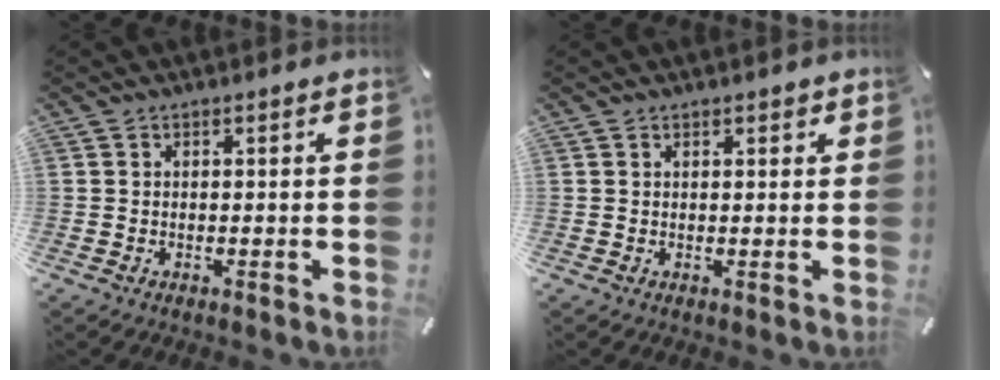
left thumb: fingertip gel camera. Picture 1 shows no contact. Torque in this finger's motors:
{"motor_torque": [0.05, -0.34, -0.15, 0.23, -0.05]}